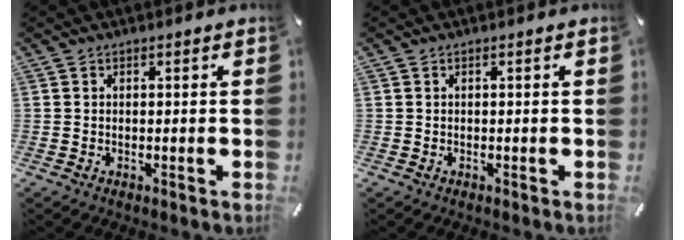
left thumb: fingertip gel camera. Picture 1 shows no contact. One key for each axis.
{"total": 0.0}